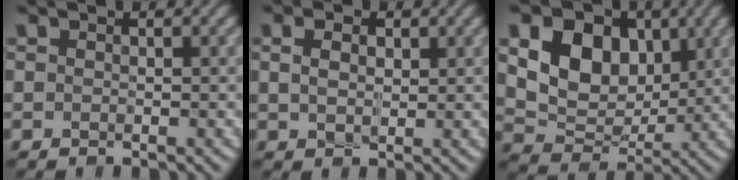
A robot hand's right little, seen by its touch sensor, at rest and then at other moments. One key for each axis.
{"total": 2.0, "fx": 0.4, "fy": 1.3, "fz": 1.5, "tx": -0.030, "ty": 0.000, "tz": 0.005}
{"total": 8.5, "fx": 2.0, "fy": 6.2, "fz": 5.5, "tx": -0.100, "ty": -0.007, "tz": 0.023}